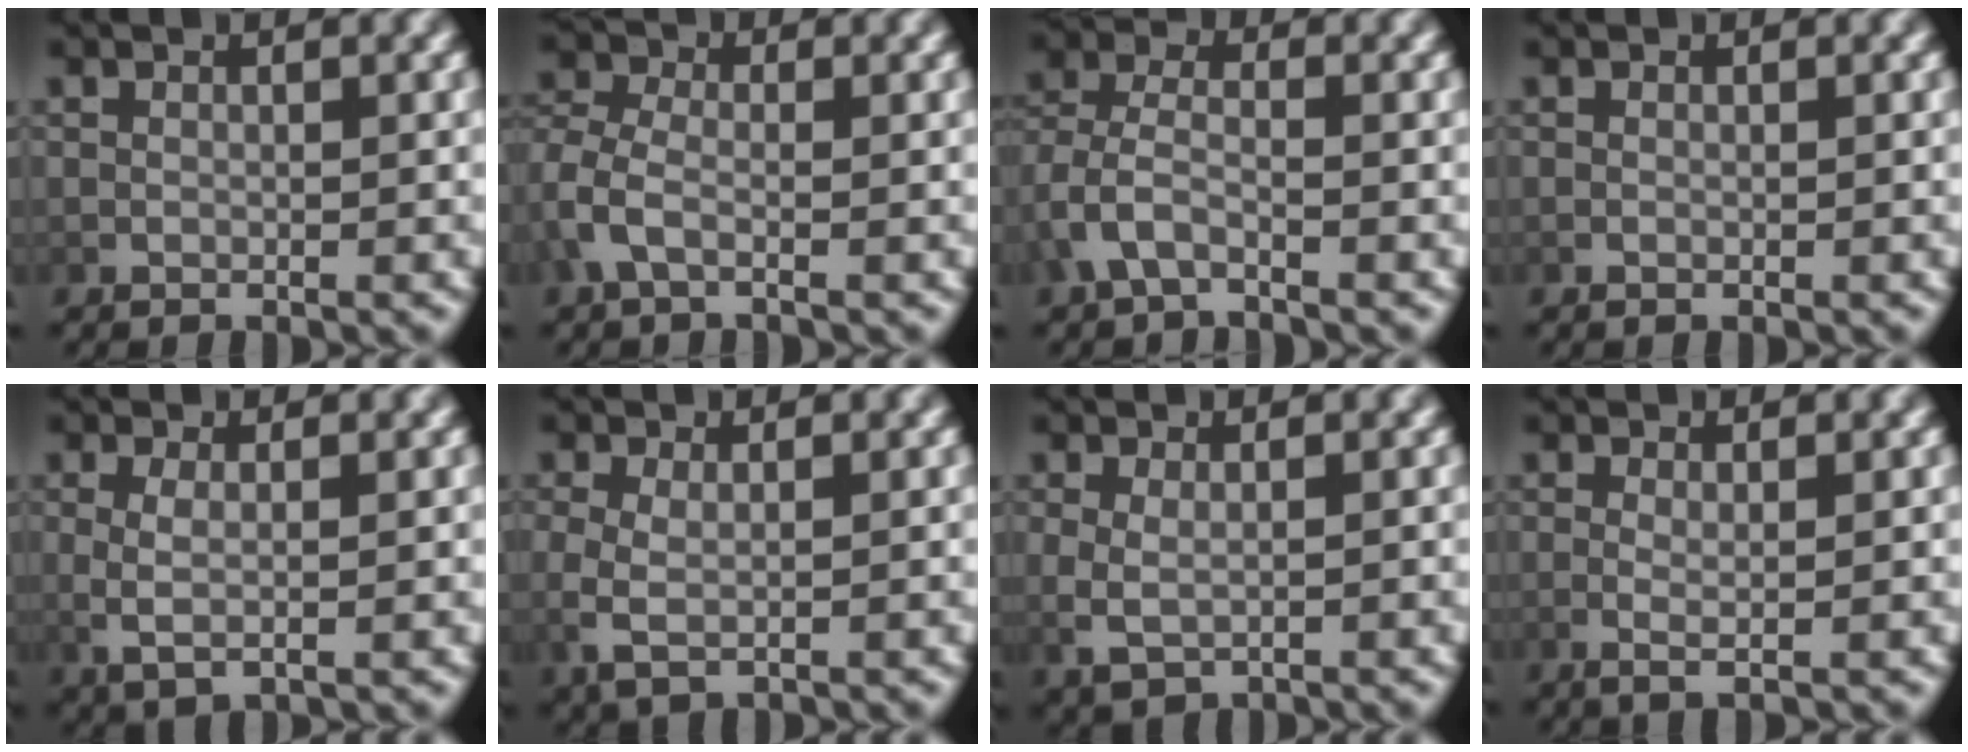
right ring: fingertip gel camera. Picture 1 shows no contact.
{"total": 2.6, "force": [-0.1, 1.8, 1.9], "torque": [-0.057, -0.012, -0.001]}
{"total": 2.9, "force": [-0.6, 2.0, 2.1], "torque": [-0.056, -0.015, -0.004]}
{"total": 0.0}
{"total": 3.2, "force": [0.2, 1.5, 2.8], "torque": [-0.069, -0.011, 0.015]}
{"total": 3.0, "force": [0.0, 1.8, 2.4], "torque": [-0.066, -0.015, 0.013]}
{"total": 2.9, "force": [0.0, 2.0, 2.1], "torque": [-0.054, -0.013, 0.015]}
{"total": 1.4, "force": [-0.2, 0.1, 1.4], "torque": [-0.042, -0.018, 0.003]}